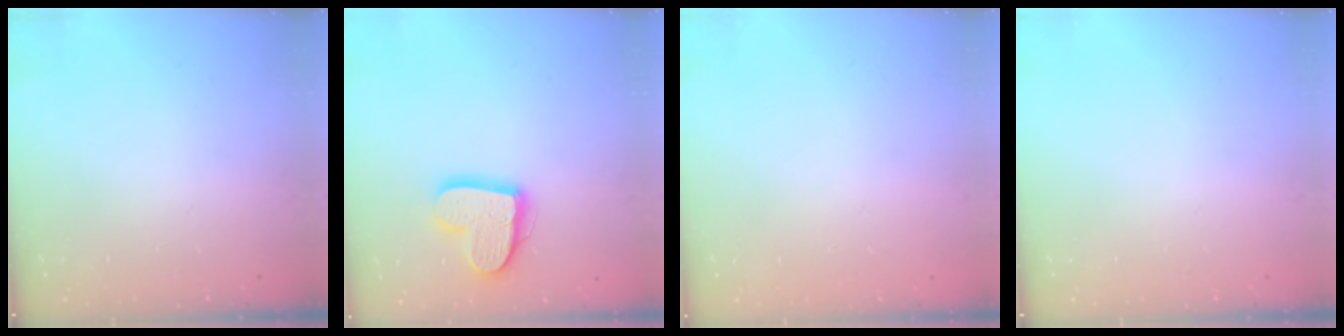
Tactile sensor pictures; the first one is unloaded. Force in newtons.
{"total": 14.6, "press": 14.6, "slide": 1.3}
{"total": 0.0}
{"total": 0.0}